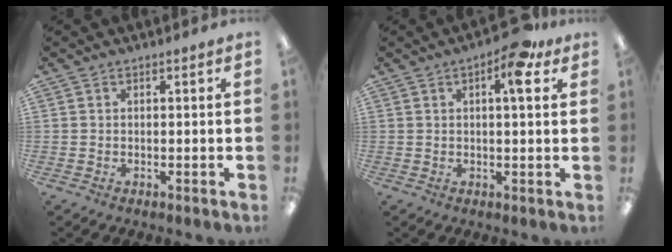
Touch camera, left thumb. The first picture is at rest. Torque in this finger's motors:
{"motor_torque": [0.04, 0.08, -0.24, 0.40, 0.09]}